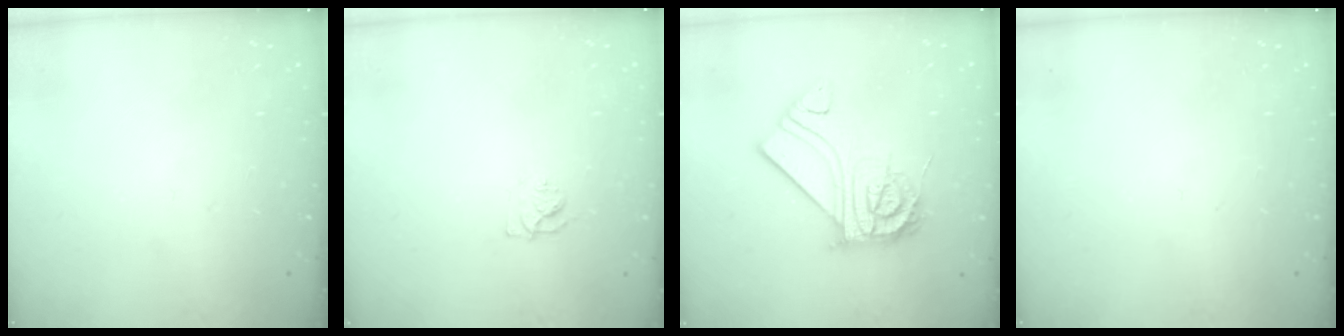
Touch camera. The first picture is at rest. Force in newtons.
{"total": 6.2, "press": 6.1, "slide": 0.7}
{"total": 15.9, "press": 15.8, "slide": 0.7}
{"total": 0.0}